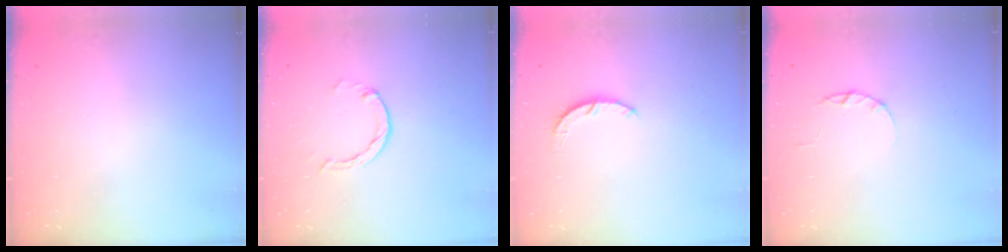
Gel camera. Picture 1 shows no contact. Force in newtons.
{"total": 2.9, "press": 2.9, "slide": 0.4}
{"total": 3.0, "press": 3.0, "slide": 0.4}
{"total": 1.7, "press": 1.7, "slide": 0.3}